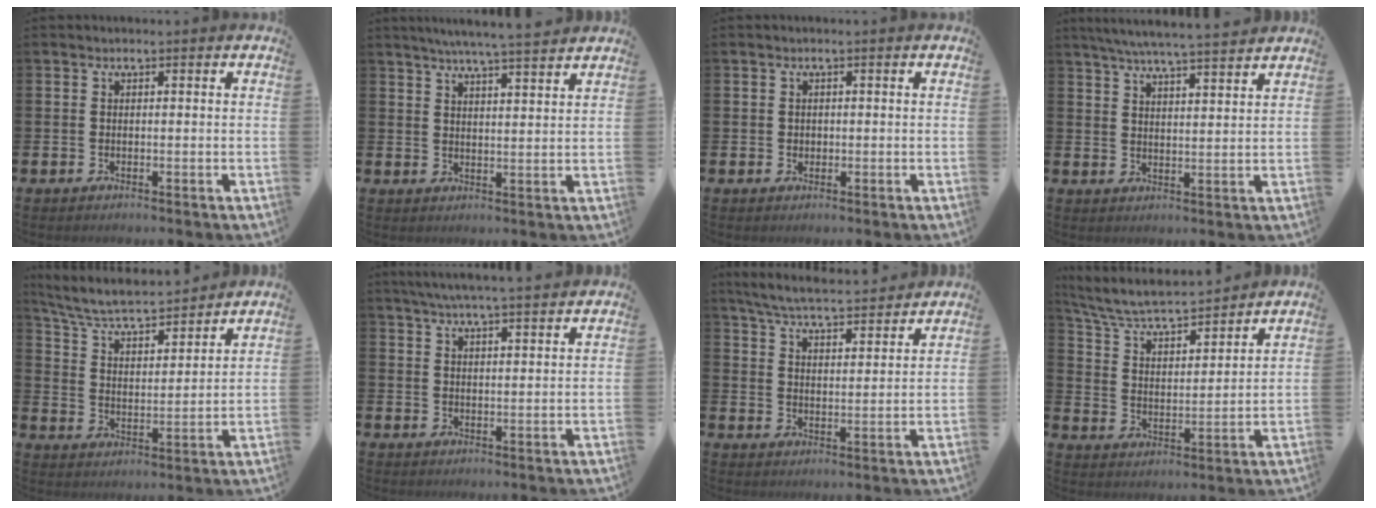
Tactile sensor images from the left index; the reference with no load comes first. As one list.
[{"total": 5.3, "force": [5.0, -0.7, 1.5], "torque": [-0.042, -0.027, 0.088]}, {"total": 0.9, "force": [0.4, 0.8, 0.2], "torque": [0.009, 0.001, 0.003]}, {"total": 5.8, "force": [5.5, -0.3, 1.8], "torque": [-0.049, -0.030, 0.097]}, {"total": 6.7, "force": [6.2, 1.0, 2.2], "torque": [-0.074, -0.049, 0.103]}, {"total": 5.0, "force": [4.7, -0.4, 1.7], "torque": [-0.044, -0.016, 0.084]}, {"total": 6.0, "force": [5.8, 0.5, 1.5], "torque": [-0.052, -0.038, 0.101]}, {"total": 6.6, "force": [6.3, 0.9, 2.0], "torque": [-0.072, -0.050, 0.105]}]